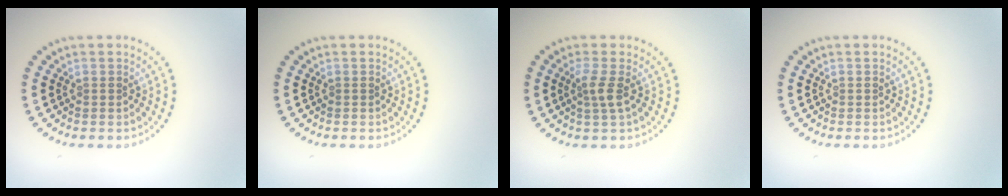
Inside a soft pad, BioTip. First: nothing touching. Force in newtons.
{"total": 0.0}
{"total": 1.9, "press": 1.3, "slide": 1.3}
{"total": 0.0}